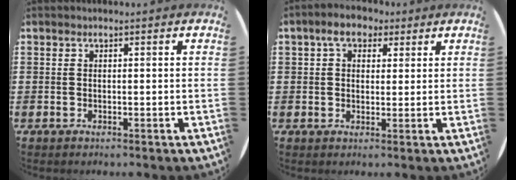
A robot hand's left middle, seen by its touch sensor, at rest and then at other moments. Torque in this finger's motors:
{"motor_torque": [0.27, 0.07, 0.43, 0.09]}